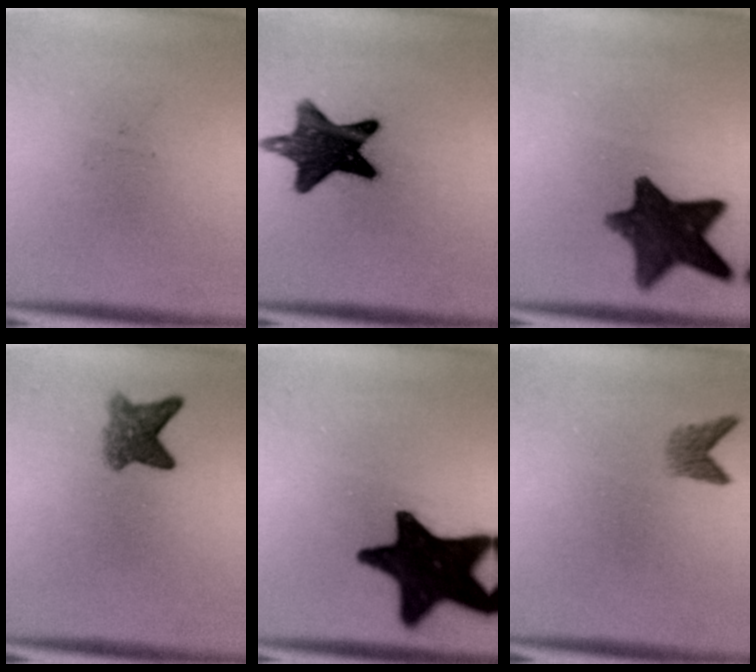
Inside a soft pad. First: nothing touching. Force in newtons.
{"total": 13.3}
{"total": 12.0}
{"total": 4.1}
{"total": 19.6}
{"total": 2.0}